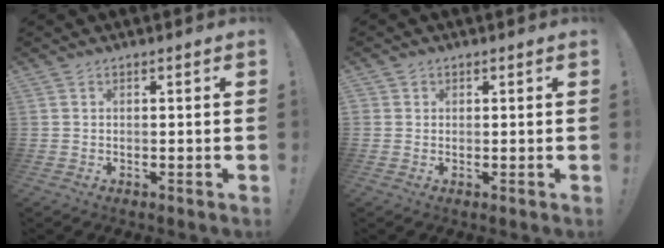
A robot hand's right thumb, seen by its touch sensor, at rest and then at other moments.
{"total": 1.2, "force": [0.5, 1.0, 0.1], "torque": [0.002, -0.005, 0.008]}